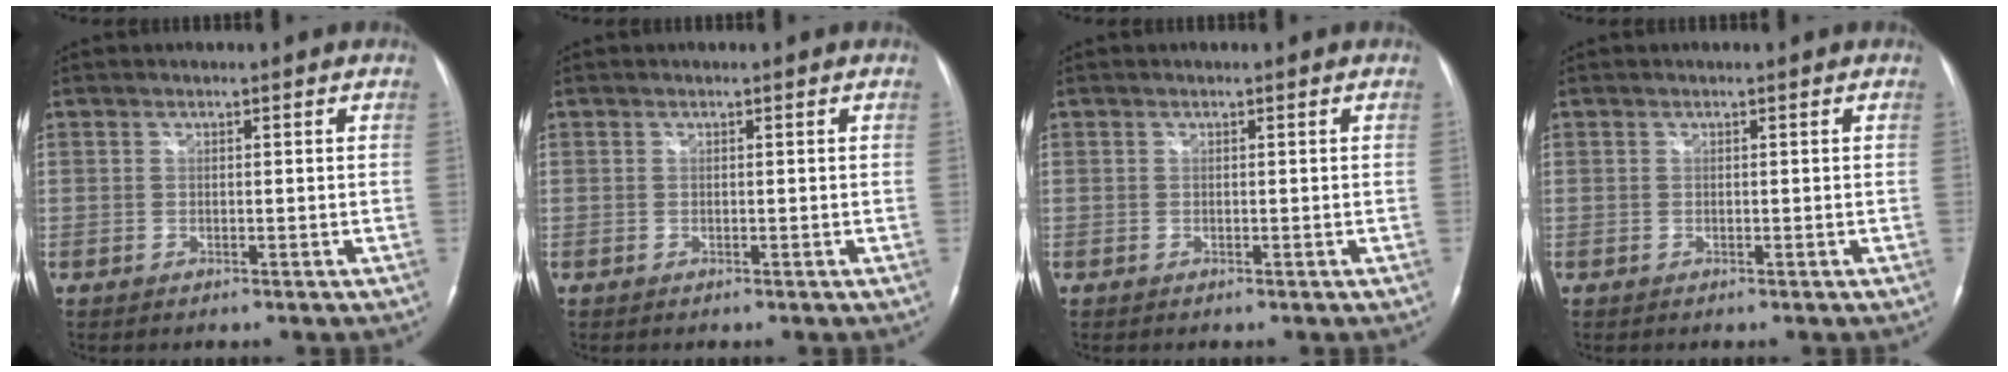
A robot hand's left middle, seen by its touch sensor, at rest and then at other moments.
{"total": 0.0}
{"total": 0.0}
{"total": 0.0}